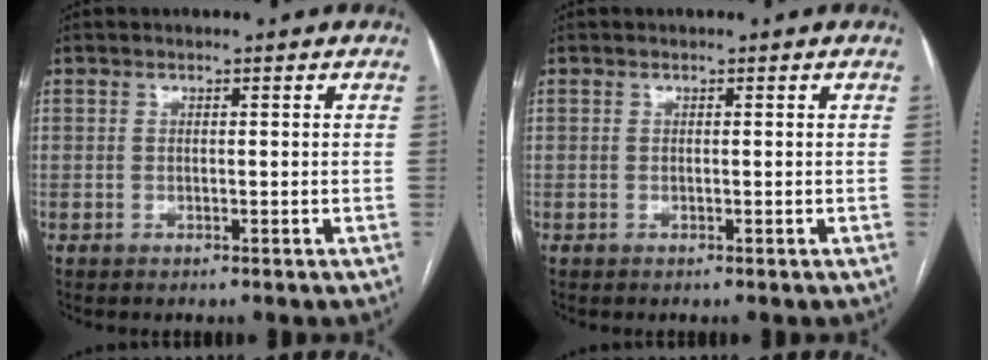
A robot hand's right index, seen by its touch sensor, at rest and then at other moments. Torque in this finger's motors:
{"motor_torque": [0.00, 0.00, 0.00, 0.00]}